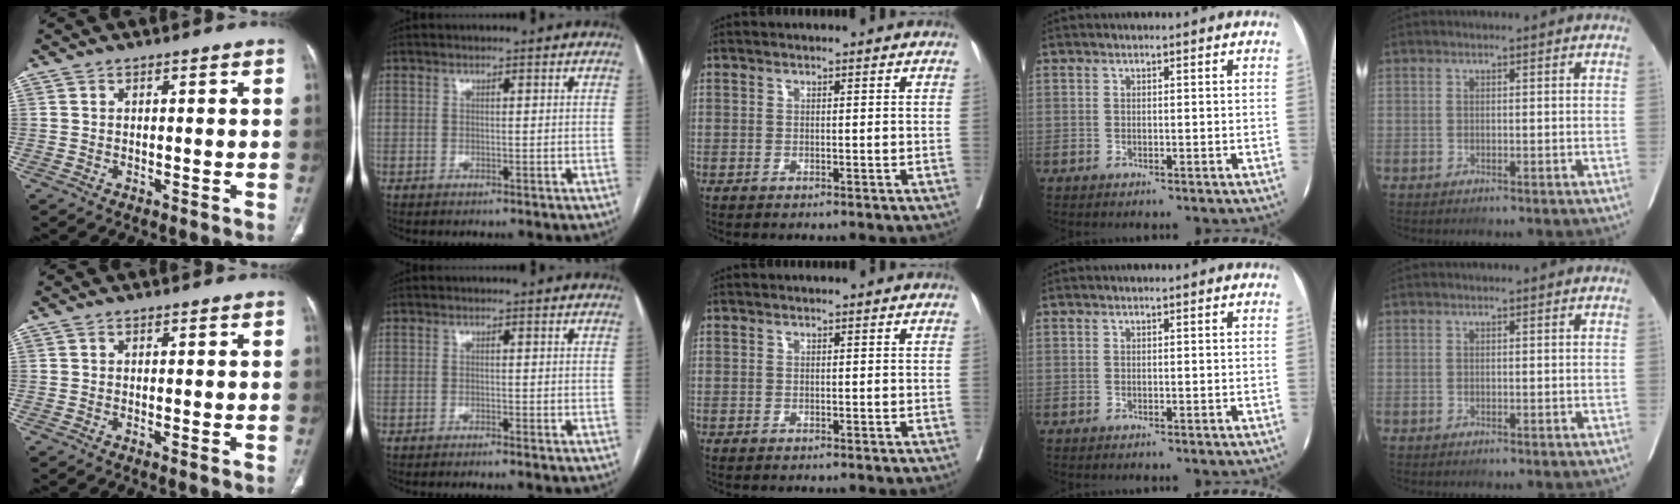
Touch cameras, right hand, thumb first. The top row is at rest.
{"thumb": {"total": 0.9, "force": [-0.2, 0.2, 0.8], "torque": [-0.017, -0.003, -0.002]}, "index": {"total": 0.9, "force": [-0.7, -0.3, 0.4], "torque": [-0.007, 0.003, -0.014]}}